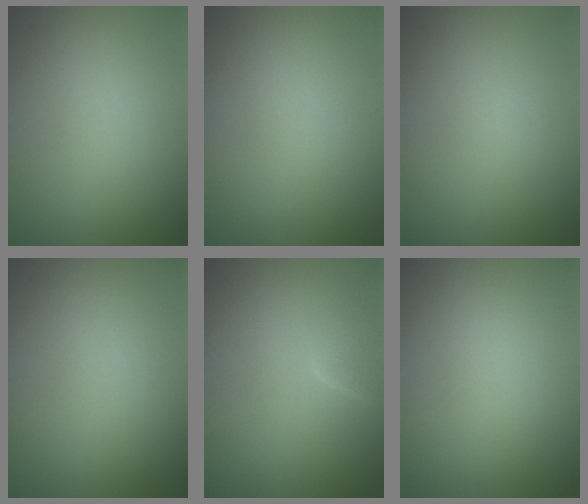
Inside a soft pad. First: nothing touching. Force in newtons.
{"total": 0.0}
{"total": 0.0}
{"total": 0.0}
{"total": 2.2, "press": 2.2, "slide": 0.1}
{"total": 0.0}